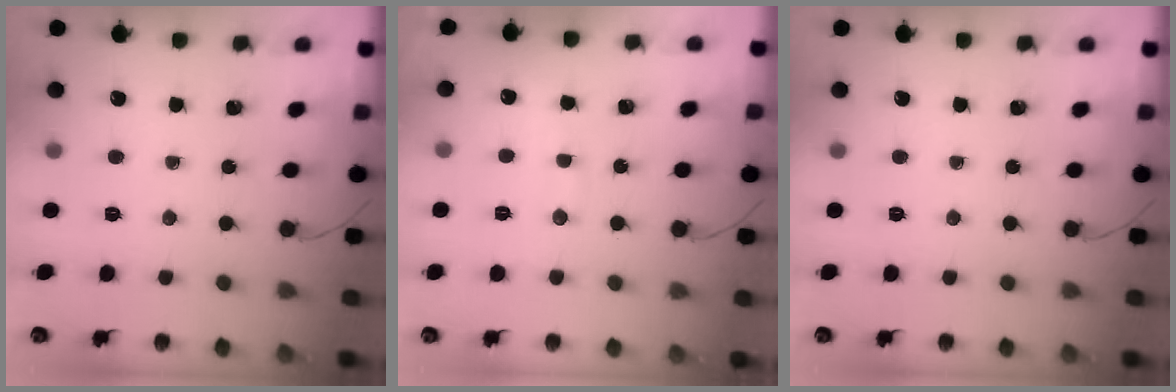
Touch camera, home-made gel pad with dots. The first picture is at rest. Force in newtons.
{"total": 7.5, "press": 7.4, "slide": 0.7}
{"total": 0.0}